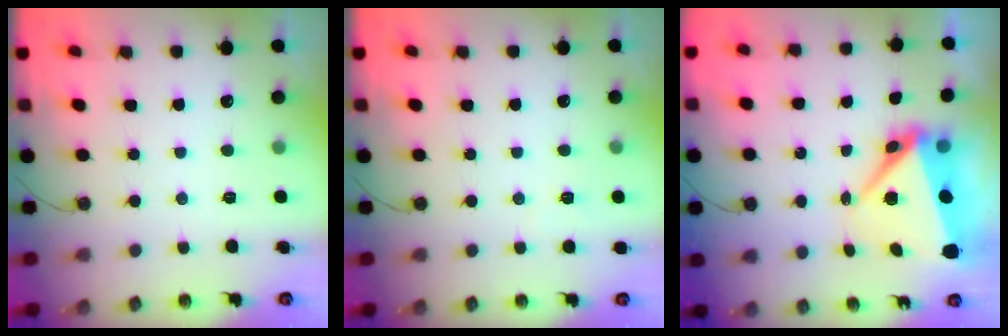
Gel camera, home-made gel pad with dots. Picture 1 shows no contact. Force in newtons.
{"total": 2.1, "press": 2.1, "slide": 0.5}
{"total": 9.9, "press": 9.7, "slide": 1.8}